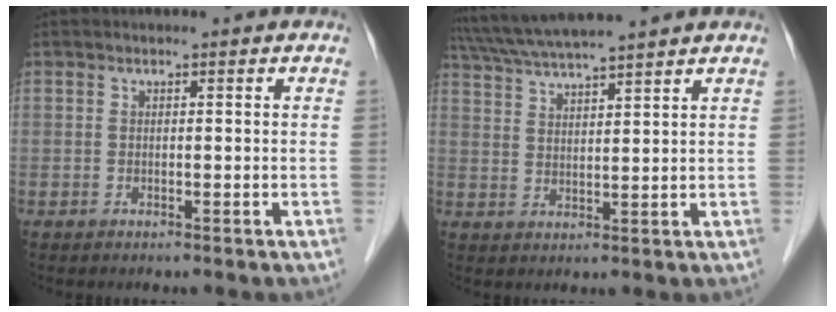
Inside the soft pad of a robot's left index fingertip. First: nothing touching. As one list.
[{"total": 10.8, "force": [9.6, -0.5, 4.9], "torque": [-0.092, 0.032, 0.158]}]